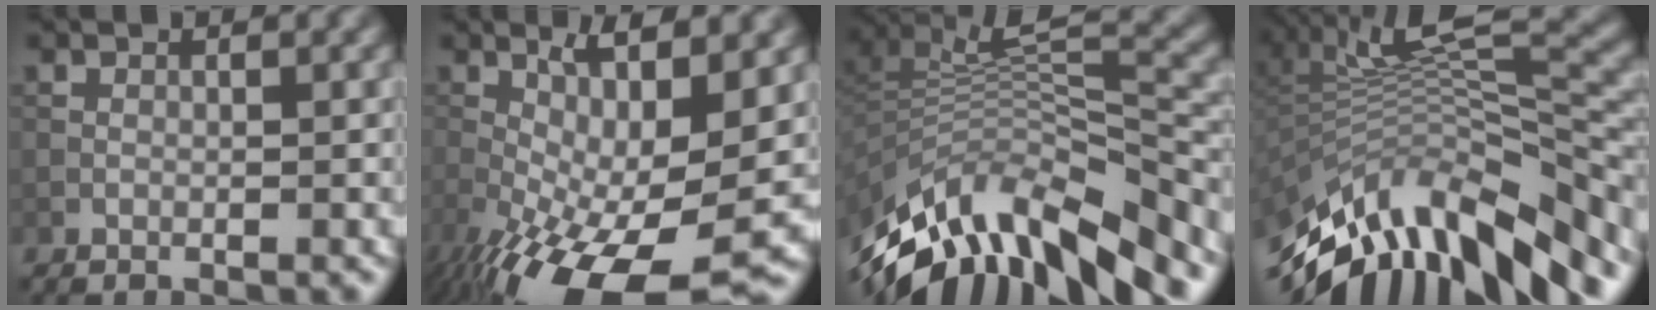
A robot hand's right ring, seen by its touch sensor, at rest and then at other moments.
{"total": 14.7, "force": [-4.2, 4.3, 13.4], "torque": [-0.230, -0.009, -0.063]}
{"total": 11.7, "force": [-6.9, 4.5, 8.3], "torque": [-0.168, 0.027, -0.117]}
{"total": 12.7, "force": [-5.4, 4.7, 10.5], "torque": [-0.199, 0.027, -0.091]}